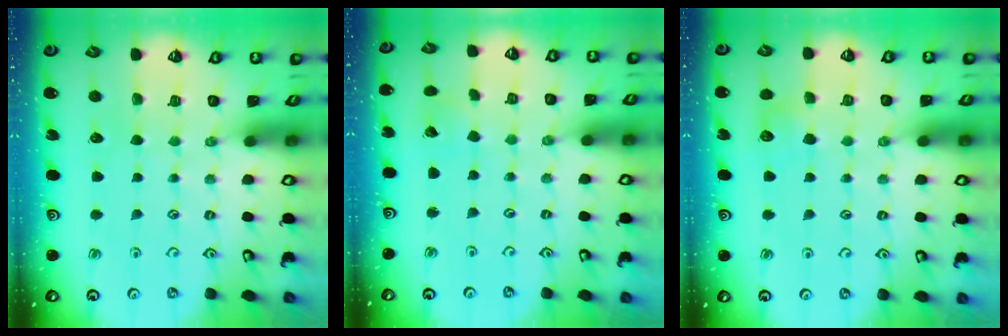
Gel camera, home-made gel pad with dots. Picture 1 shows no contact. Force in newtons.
{"total": 3.4, "press": 3.4, "slide": 0.3}
{"total": 7.0, "press": 7.0, "slide": 0.7}